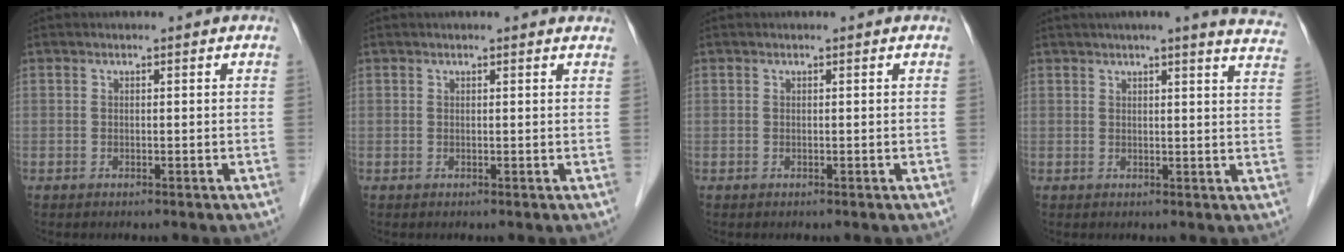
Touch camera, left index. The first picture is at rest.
{"total": 3.2, "force": [2.9, 0.4, 1.1], "torque": [-0.014, 0.016, 0.024]}
{"total": 0.0}
{"total": 13.5, "force": [11.9, 0.5, 6.3], "torque": [-0.069, -0.020, 0.119]}